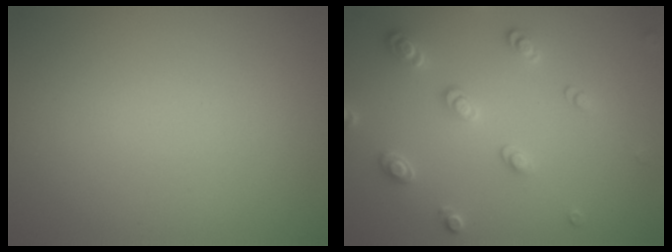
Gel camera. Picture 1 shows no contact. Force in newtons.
{"total": 2.8, "press": 2.8, "slide": 0.2}